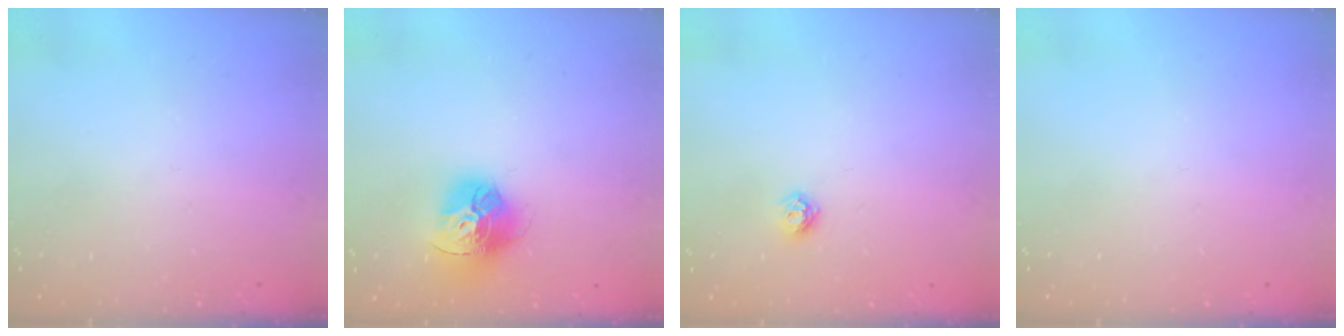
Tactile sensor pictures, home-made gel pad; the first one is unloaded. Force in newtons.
{"total": 15.5, "press": 15.4, "slide": 1.7}
{"total": 5.8, "press": 5.8, "slide": 0.7}
{"total": 0.0}